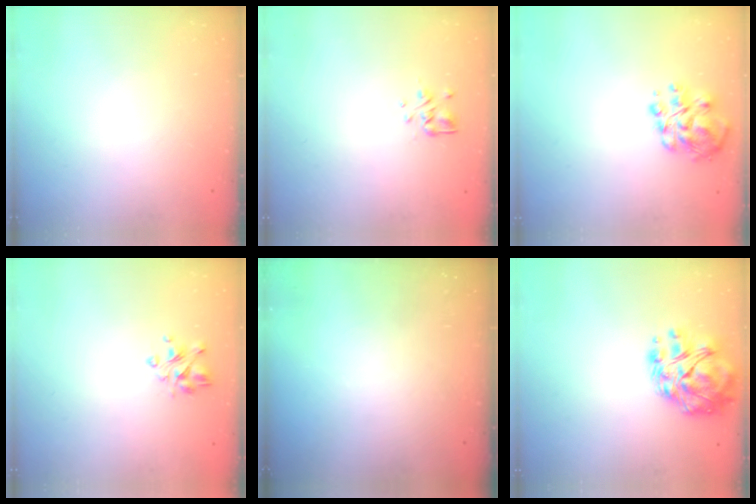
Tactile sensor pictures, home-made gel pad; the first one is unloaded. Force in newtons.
{"total": 2.5, "press": 2.3, "slide": 1.0}
{"total": 9.3, "press": 9.1, "slide": 1.5}
{"total": 4.1, "press": 3.7, "slide": 1.7}
{"total": 0.0}
{"total": 11.8, "press": 11.3, "slide": 3.3}